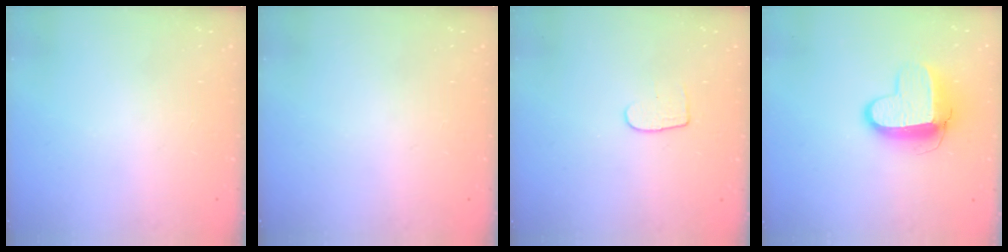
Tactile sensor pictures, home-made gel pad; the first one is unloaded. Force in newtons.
{"total": 0.0}
{"total": 5.1, "press": 5.1, "slide": 0.4}
{"total": 11.1, "press": 11.0, "slide": 1.0}